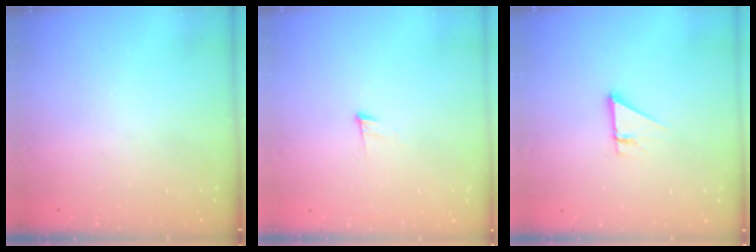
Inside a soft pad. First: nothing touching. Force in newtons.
{"total": 8.9, "press": 8.8, "slide": 1.6}
{"total": 2.7, "press": 2.7, "slide": 0.2}